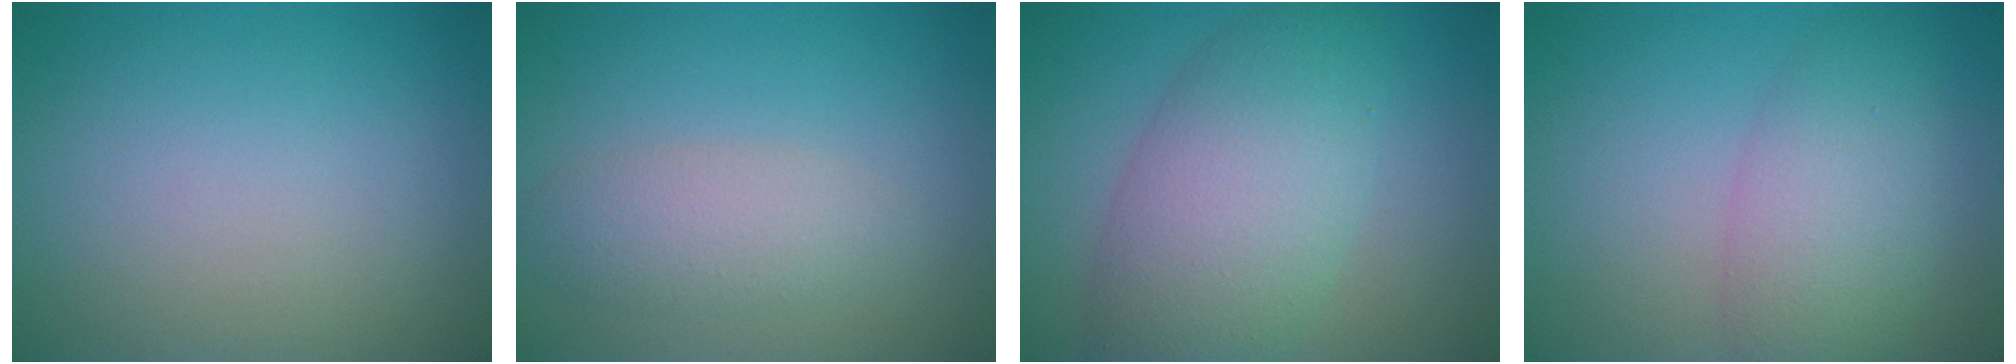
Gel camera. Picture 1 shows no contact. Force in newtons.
{"total": 2.9, "press": 2.9, "slide": 0.1}
{"total": 7.9, "press": 7.9, "slide": 0.1}
{"total": 5.0, "press": 5.0, "slide": 0.3}